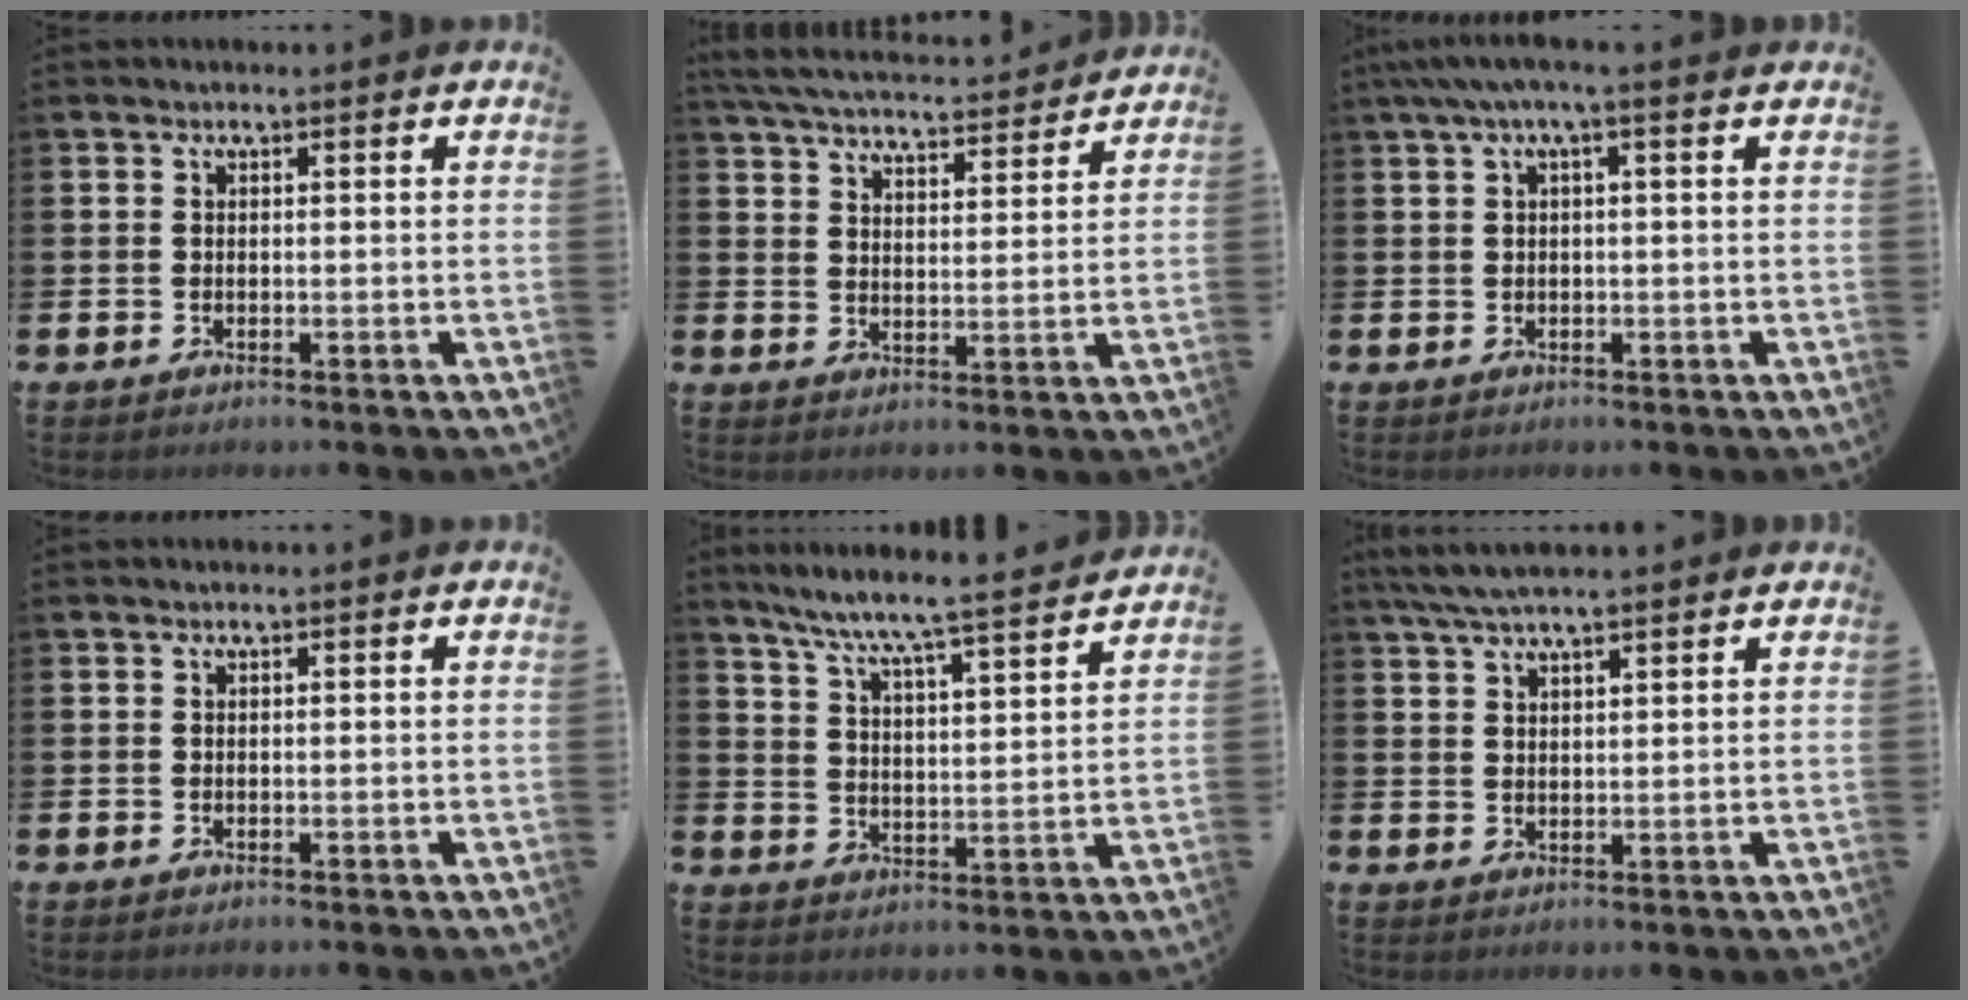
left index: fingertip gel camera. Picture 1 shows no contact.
{"total": 5.7, "force": [5.6, 0.8, 1.0], "torque": [-0.035, -0.044, 0.095]}
{"total": 2.4, "force": [0.7, 0.0, 2.3], "torque": [-0.046, 0.002, 0.013]}
{"total": 0.0}
{"total": 7.4, "force": [6.9, -0.3, 2.5], "torque": [-0.078, -0.055, 0.118]}
{"total": 4.9, "force": [4.3, 0.7, 2.2], "torque": [-0.055, -0.005, 0.080]}